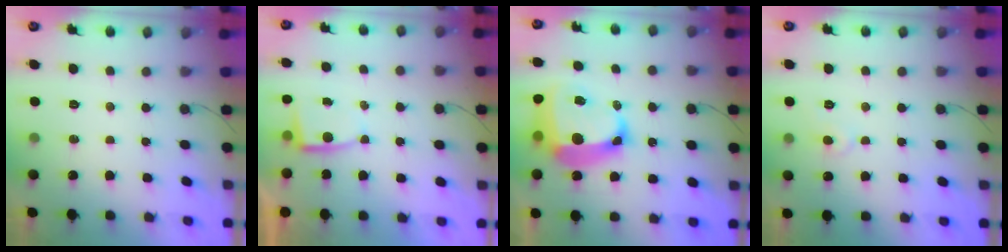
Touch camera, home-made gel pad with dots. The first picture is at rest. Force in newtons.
{"total": 2.2, "press": 2.2, "slide": 0.3}
{"total": 19.7, "press": 19.6, "slide": 2.0}
{"total": 4.8, "press": 4.7, "slide": 0.5}